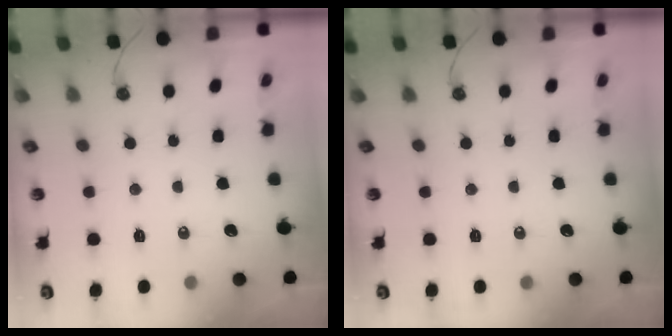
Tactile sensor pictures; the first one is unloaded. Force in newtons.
{"total": 0.0}